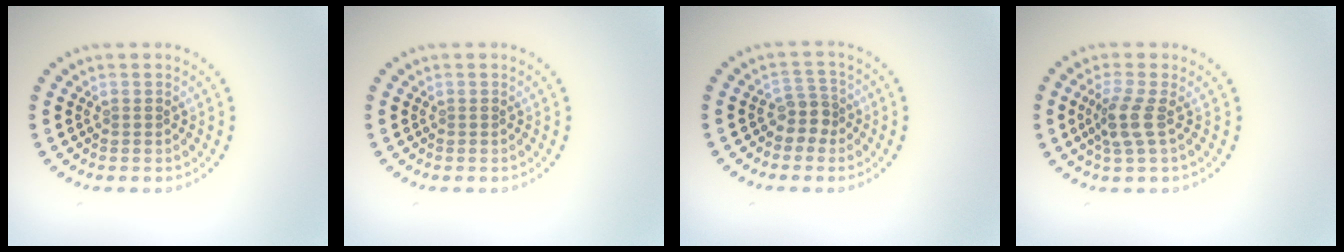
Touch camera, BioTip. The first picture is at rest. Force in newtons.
{"total": 0.0}
{"total": 2.2, "press": 1.7, "slide": 1.4}
{"total": 2.6, "press": 1.9, "slide": 1.8}